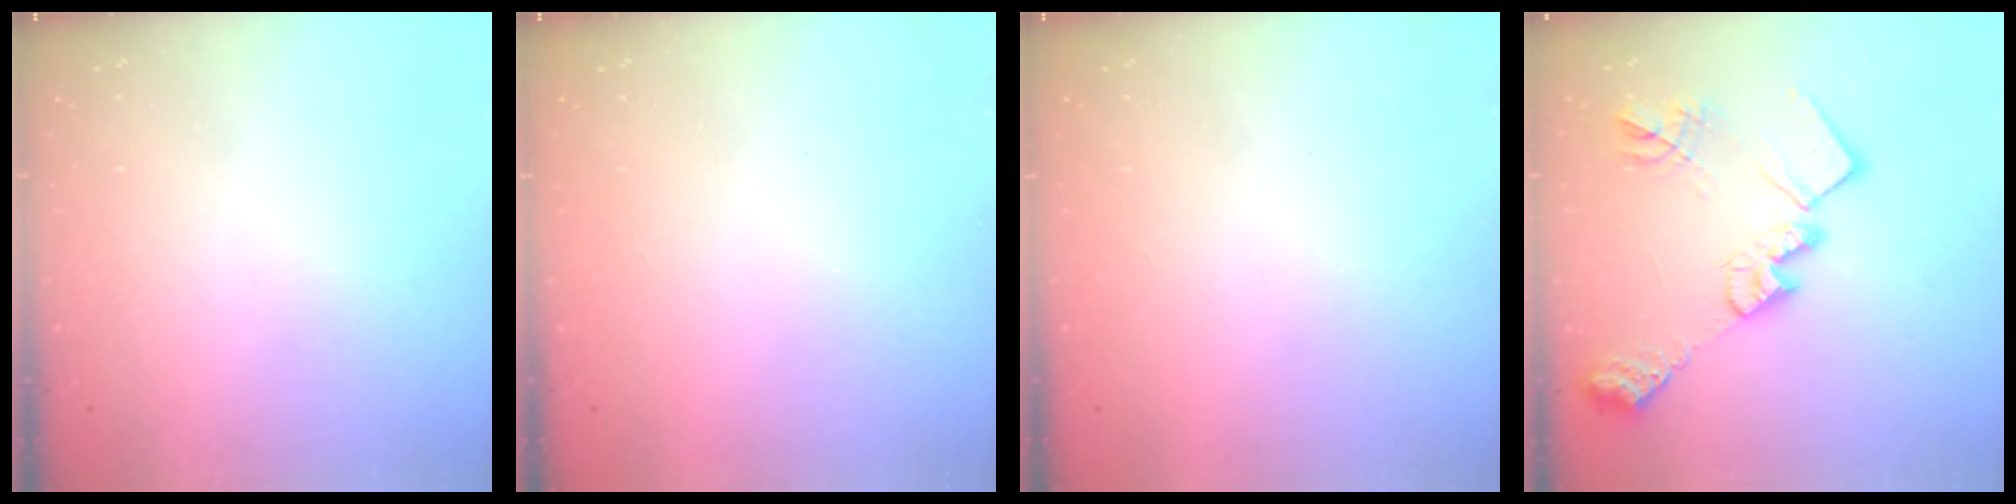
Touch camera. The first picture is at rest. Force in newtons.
{"total": 0.9, "press": 0.9, "slide": 0.2}
{"total": 1.0, "press": 0.9, "slide": 0.4}
{"total": 20.8, "press": 20.8, "slide": 1.4}